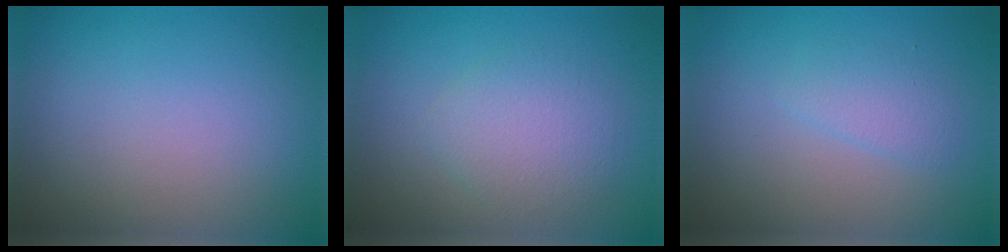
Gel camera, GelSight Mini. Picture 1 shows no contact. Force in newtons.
{"total": 3.0, "press": 3.0, "slide": 0.1}
{"total": 1.6, "press": 1.6, "slide": 0.0}